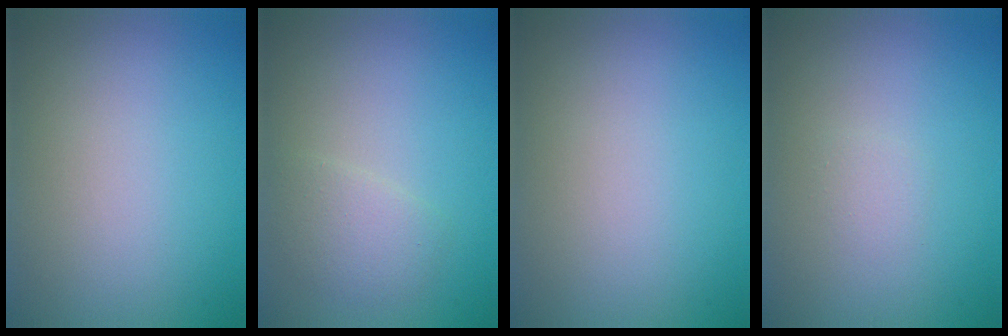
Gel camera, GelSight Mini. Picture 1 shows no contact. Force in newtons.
{"total": 2.0, "press": 2.0, "slide": 0.1}
{"total": 0.0}
{"total": 0.7, "press": 0.7, "slide": 0.0}